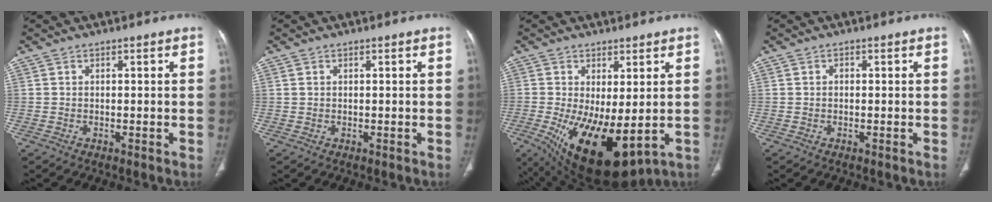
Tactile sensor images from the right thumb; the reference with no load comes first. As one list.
[{"total": 0.5, "force": [0.3, 0.3, 0.3], "torque": [-0.006, 0.006, 0.007]}, {"total": 15.5, "force": [-2.7, 6.8, 13.6], "torque": [-0.233, -0.027, -0.014]}, {"total": 2.1, "force": [-0.1, 1.5, 1.5], "torque": [-0.016, 0.010, -0.007]}]